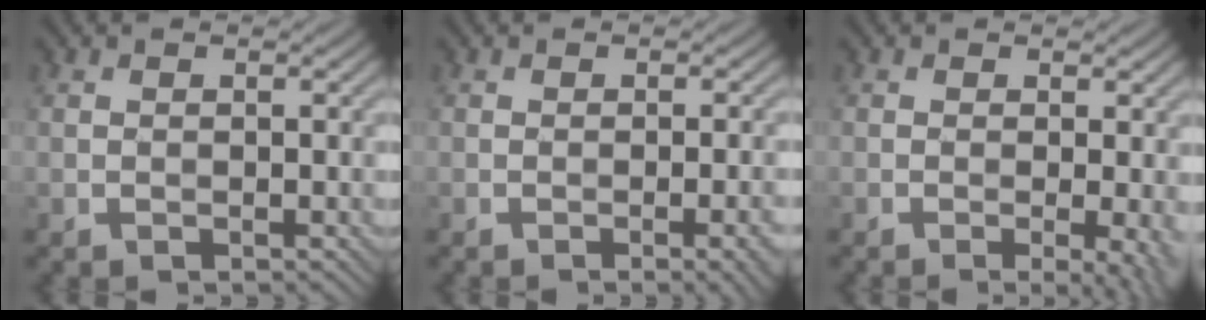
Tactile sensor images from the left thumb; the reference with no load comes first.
{"total": 3.3, "force": [-1.2, 0.6, 3.0], "torque": [-0.036, 0.008, -0.020]}
{"total": 3.7, "force": [-0.7, 0.8, 3.5], "torque": [-0.052, -0.006, -0.010]}